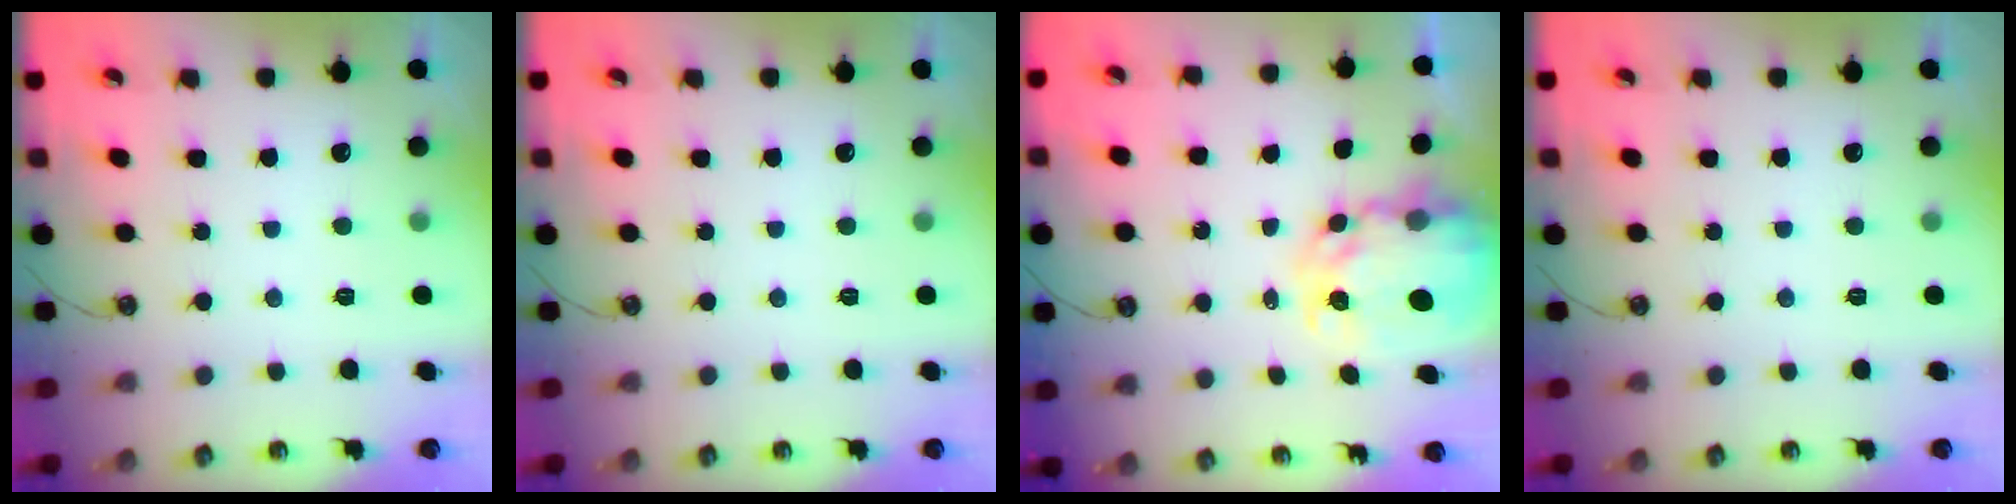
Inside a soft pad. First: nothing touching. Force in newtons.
{"total": 0.0}
{"total": 8.4, "press": 8.4, "slide": 0.7}
{"total": 0.0}